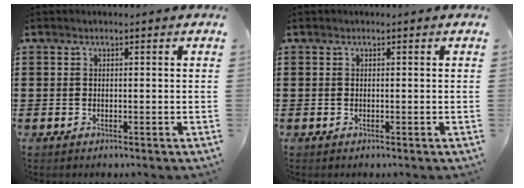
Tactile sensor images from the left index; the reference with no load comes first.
{"total": 0.0}